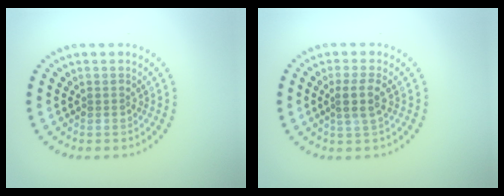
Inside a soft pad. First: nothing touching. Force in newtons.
{"total": 2.2, "press": 1.8, "slide": 1.2}